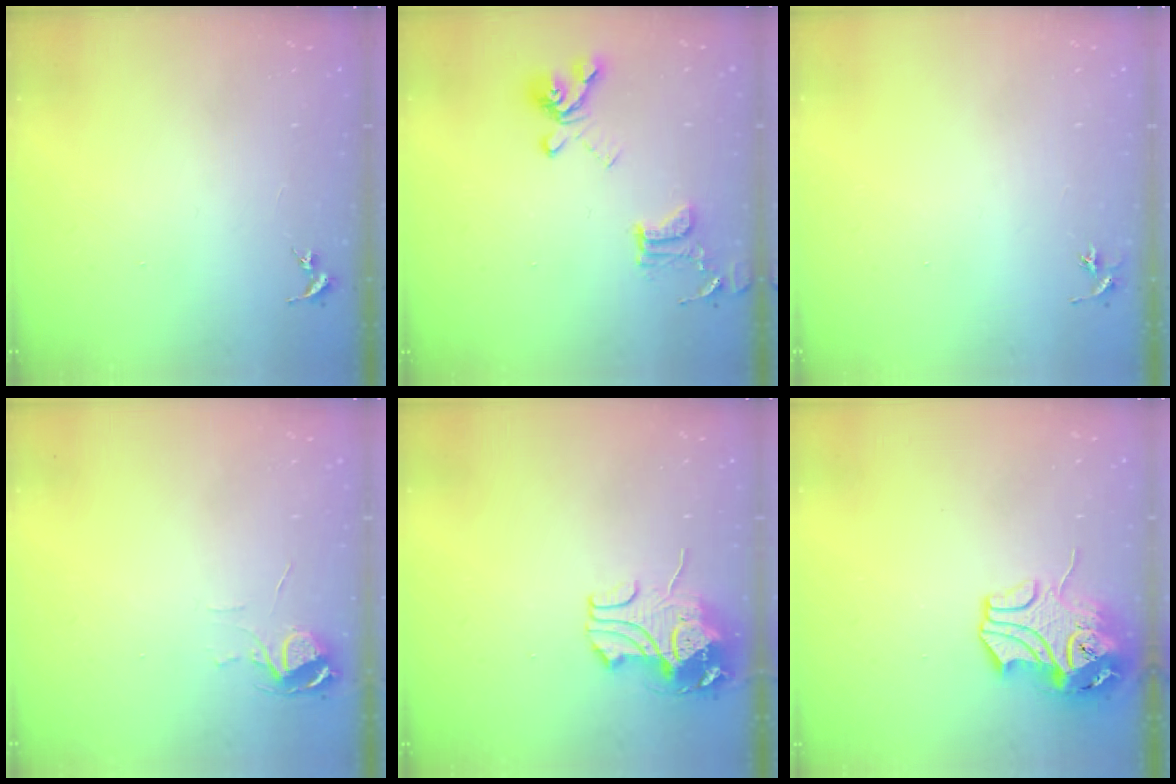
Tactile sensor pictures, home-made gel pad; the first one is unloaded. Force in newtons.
{"total": 16.5, "press": 16.4, "slide": 1.6}
{"total": 3.3, "press": 3.3, "slide": 0.4}
{"total": 5.4, "press": 5.4, "slide": 0.5}
{"total": 11.6, "press": 11.5, "slide": 1.5}
{"total": 12.3, "press": 12.2, "slide": 1.9}